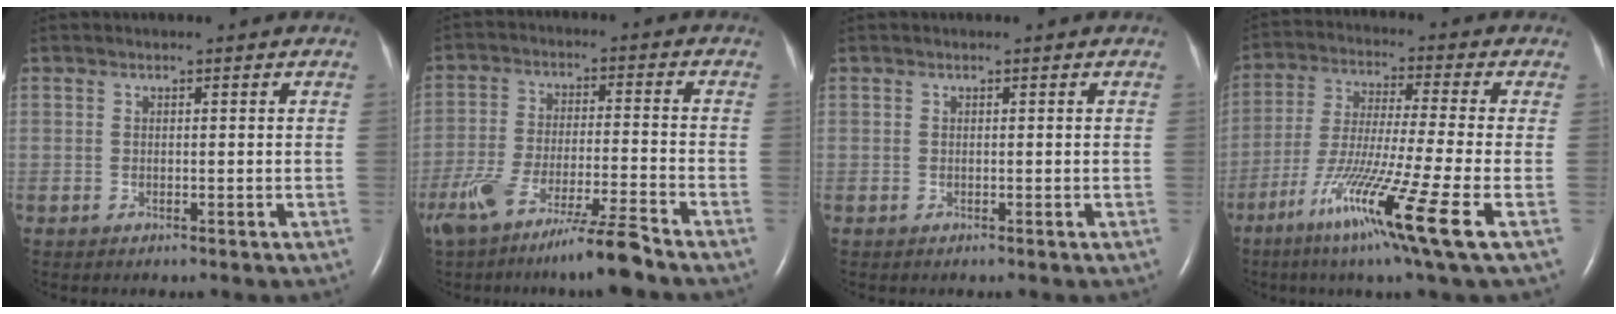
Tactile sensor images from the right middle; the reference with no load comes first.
{"total": 11.2, "force": [-8.5, -0.5, 7.3], "torque": [-0.138, -0.027, -0.153]}
{"total": 0.0}
{"total": 16.2, "force": [-7.5, -1.3, 14.3], "torque": [-0.279, -0.051, -0.138]}